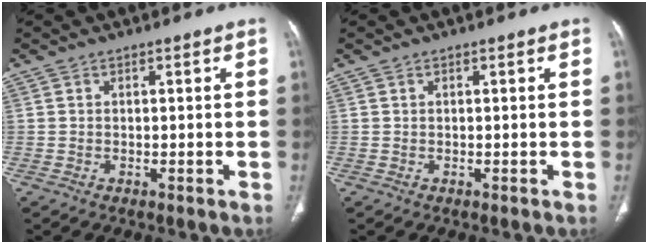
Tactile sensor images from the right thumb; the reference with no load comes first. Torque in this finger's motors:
{"motor_torque": [0.00, 0.00, -0.30, 0.28, 0.00]}